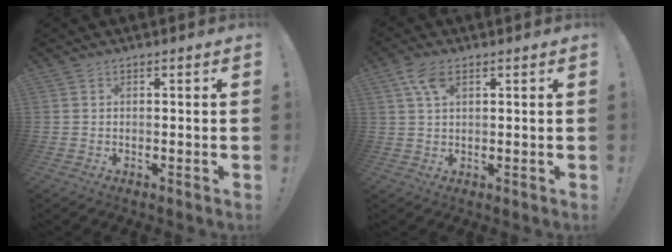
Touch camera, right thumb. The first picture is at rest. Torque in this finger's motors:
{"motor_torque": [-0.52, 0.61, 0.62, 0.19, -0.06]}